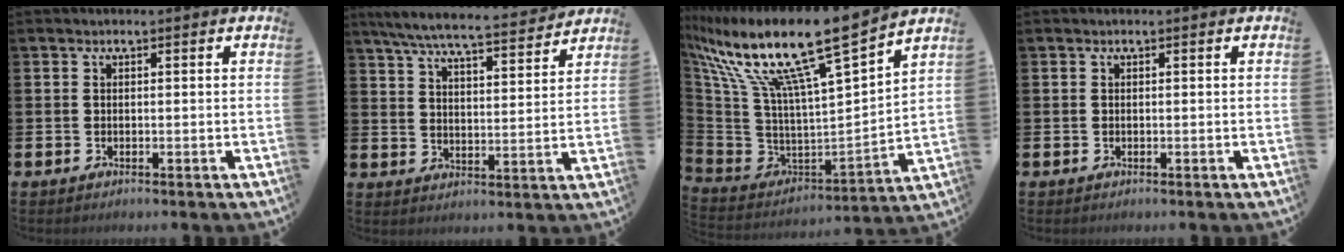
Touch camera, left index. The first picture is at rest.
{"total": 7.5, "force": [7.0, 0.7, 2.7], "torque": [-0.073, -0.045, 0.120]}
{"total": 15.2, "force": [11.5, 1.4, 9.8], "torque": [-0.238, -0.080, 0.187]}
{"total": 0.0}